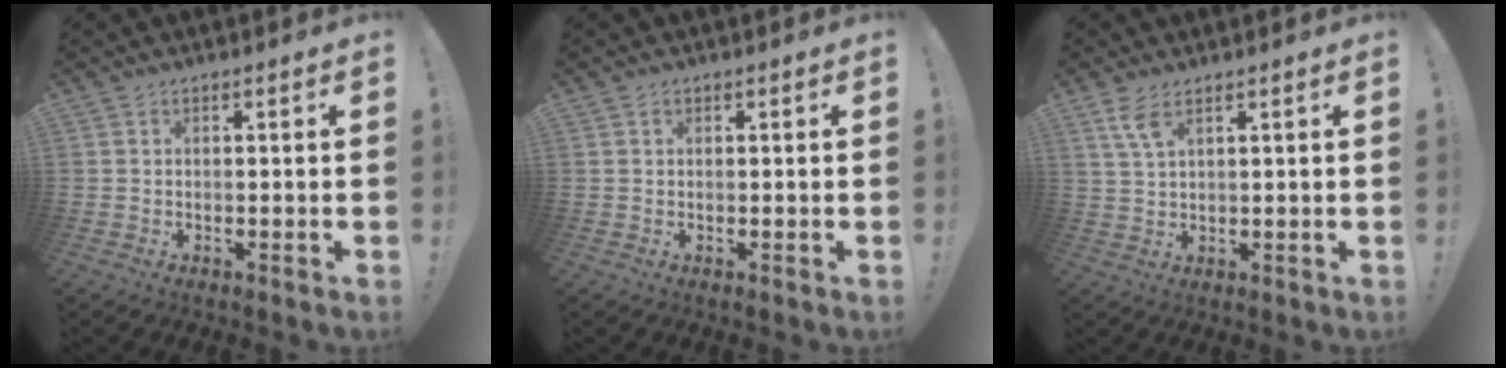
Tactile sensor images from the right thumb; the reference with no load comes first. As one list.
[{"total": 0.5, "force": [0.2, 0.5, 0.1], "torque": [0.000, 0.001, 0.004]}, {"total": 5.2, "force": [3.1, 1.7, 3.9], "torque": [-0.076, -0.010, 0.055]}]